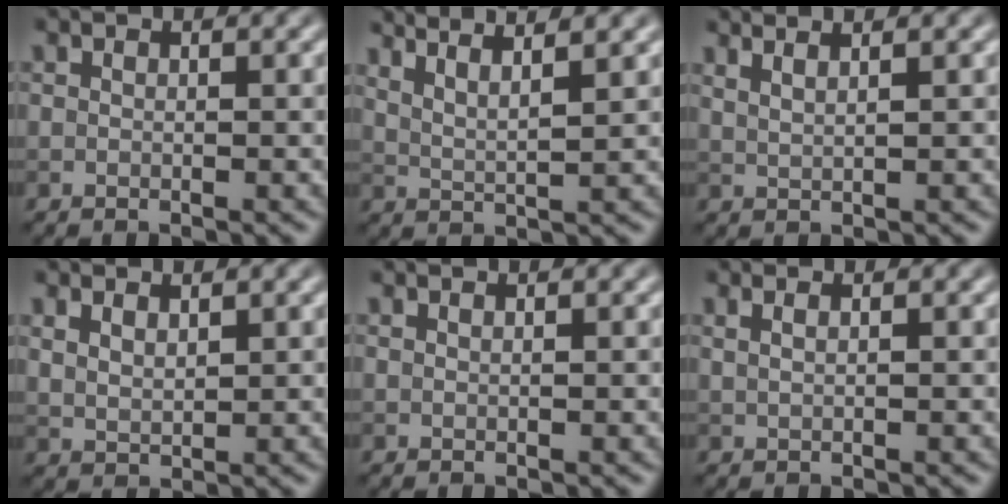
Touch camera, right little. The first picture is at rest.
{"total": 5.6, "force": [4.4, 1.3, 3.3], "torque": [-0.035, 0.025, 0.042]}
{"total": 3.3, "force": [2.3, 1.2, 2.0], "torque": [-0.008, 0.016, 0.005]}
{"total": 1.6, "force": [1.2, 0.6, 0.9], "torque": [-0.024, -0.003, 0.027]}
{"total": 0.6, "force": [0.5, 0.2, 0.3], "torque": [-0.003, -0.002, 0.001]}
{"total": 1.9, "force": [1.1, 0.9, 1.3], "torque": [-0.007, -0.001, -0.002]}